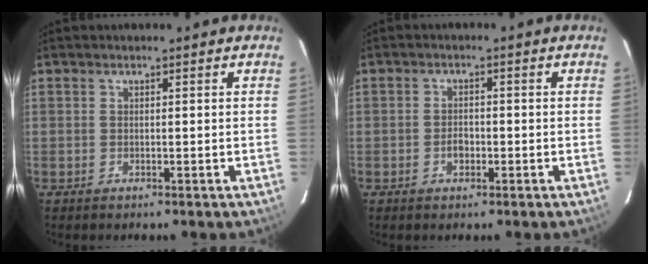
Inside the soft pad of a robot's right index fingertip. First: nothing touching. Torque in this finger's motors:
{"motor_torque": [0.46, 0.26, 0.20, 0.02]}